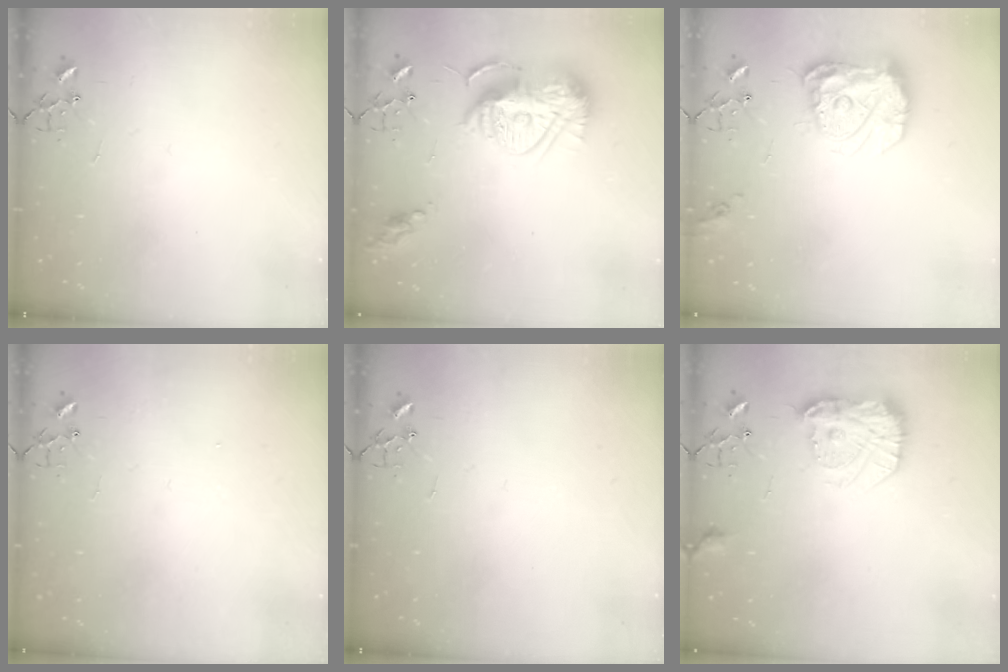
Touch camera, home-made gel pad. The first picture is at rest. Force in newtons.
{"total": 15.8, "press": 15.8, "slide": 1.4}
{"total": 17.1, "press": 17.0, "slide": 1.5}
{"total": 1.1, "press": 1.1, "slide": 0.1}
{"total": 0.0}
{"total": 16.5, "press": 16.5, "slide": 1.1}